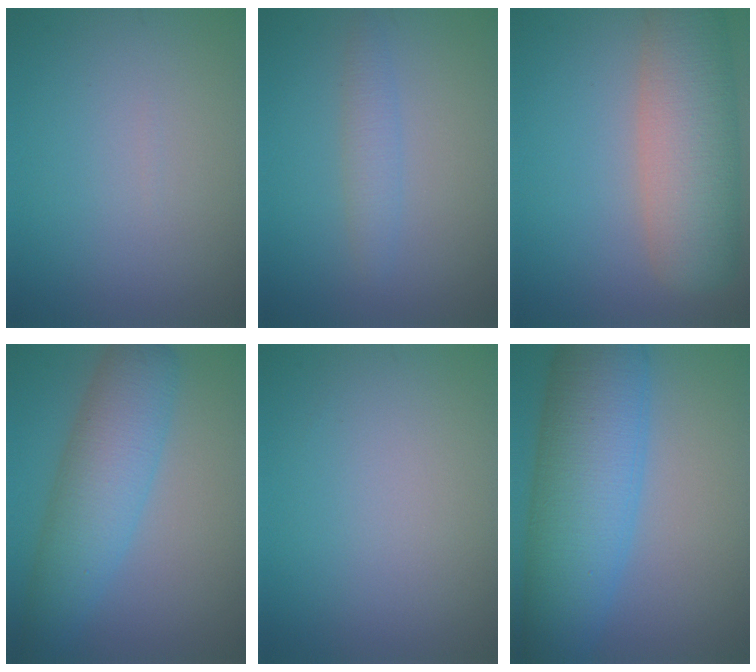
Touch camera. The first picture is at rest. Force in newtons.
{"total": 1.8, "press": 1.8, "slide": 0.2}
{"total": 8.1, "press": 8.1, "slide": 0.5}
{"total": 6.5, "press": 6.5, "slide": 0.2}
{"total": 0.0}
{"total": 10.7, "press": 10.7, "slide": 0.3}